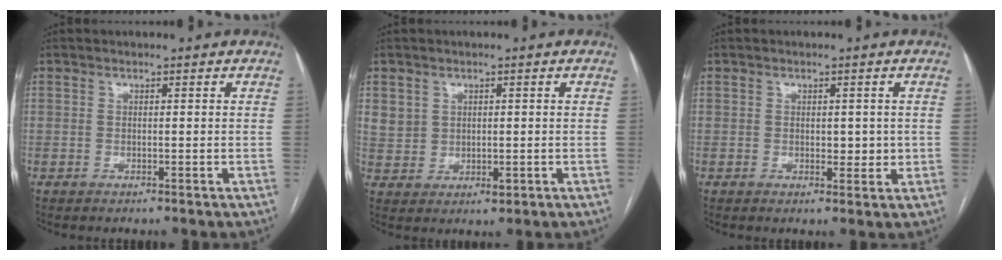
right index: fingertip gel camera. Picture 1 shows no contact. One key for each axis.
{"total": 4.3, "fx": 1.4, "fy": 3.8, "fz": 1.4, "tx": -0.025, "ty": 0.000, "tz": 0.038}
{"total": 2.8, "fx": 0.3, "fy": 1.7, "fz": 2.1, "tx": -0.025, "ty": 0.000, "tz": 0.008}